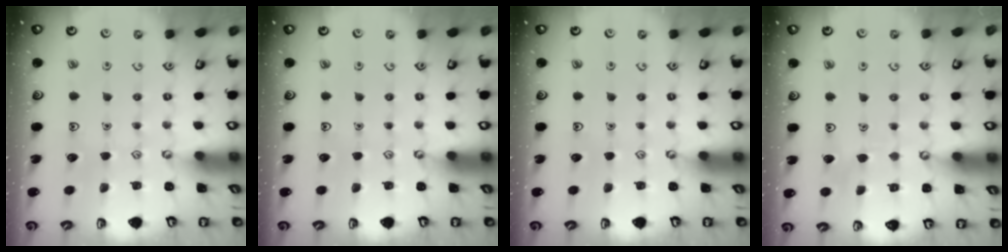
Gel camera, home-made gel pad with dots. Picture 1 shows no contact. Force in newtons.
{"total": 0.0}
{"total": 0.0}
{"total": 2.9, "press": 2.9, "slide": 0.2}